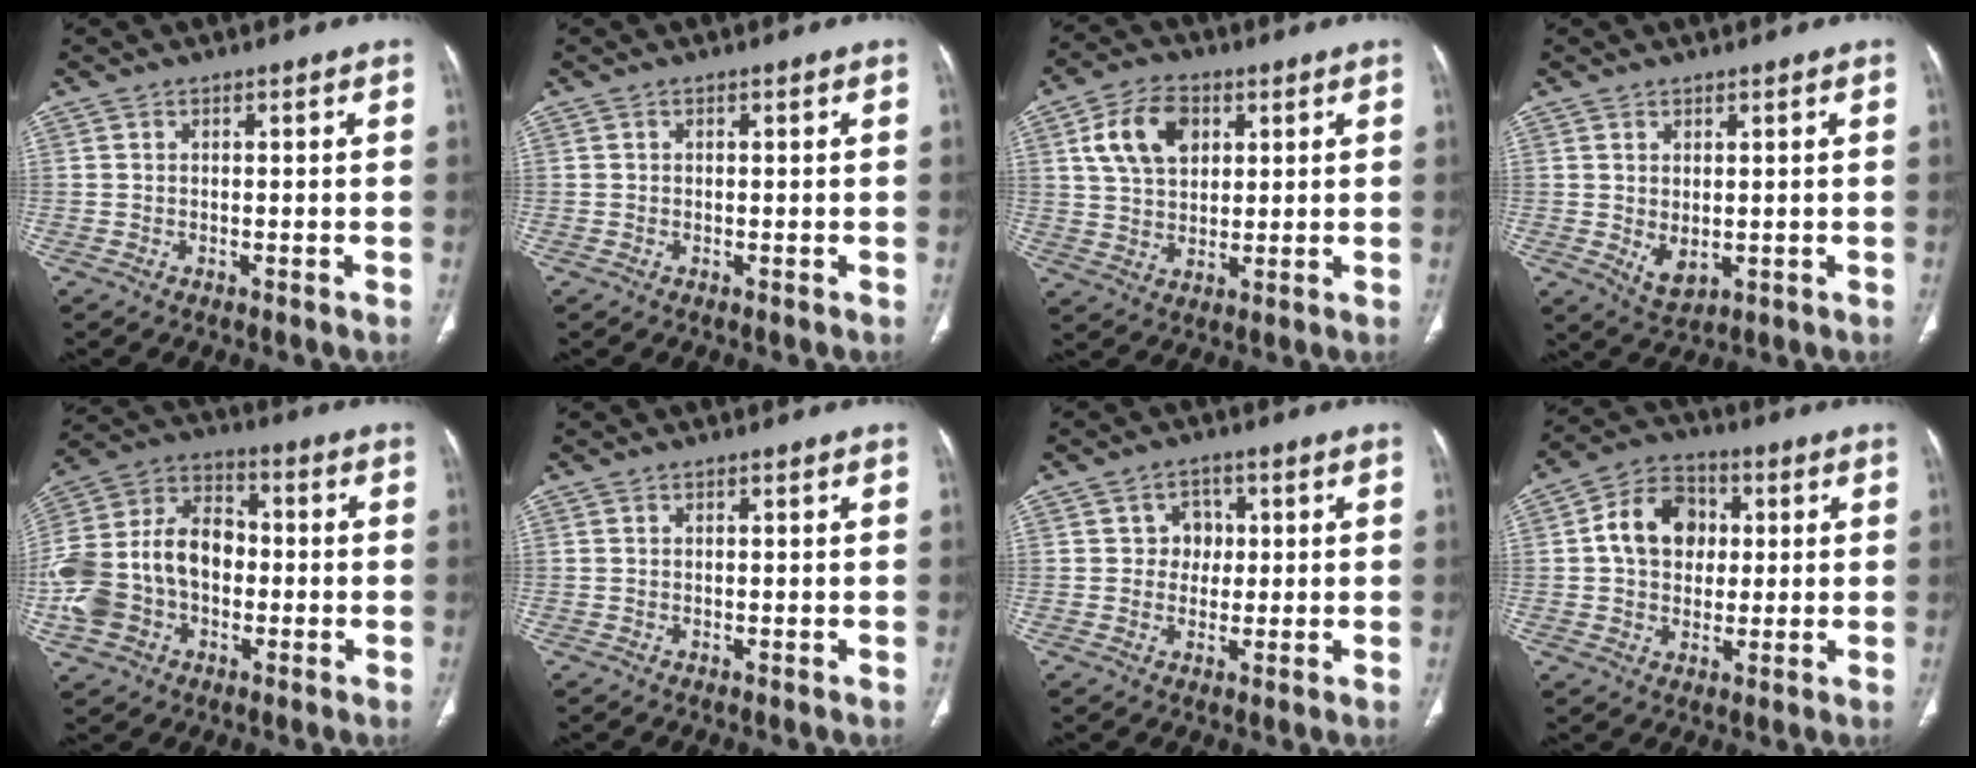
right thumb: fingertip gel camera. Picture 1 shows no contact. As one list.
[{"total": 0.0}, {"total": 10.8, "force": [3.8, 7.2, 7.1], "torque": [-0.112, -0.002, 0.068]}, {"total": 4.1, "force": [-0.2, 2.4, 3.3], "torque": [-0.051, -0.008, 0.014]}, {"total": 19.2, "force": [-3.0, 14.0, 12.7], "torque": [-0.263, 0.042, -0.054]}, {"total": 0.0}, {"total": 4.3, "force": [0.6, 3.9, 1.8], "torque": [0.005, 0.006, 0.004]}, {"total": 11.2, "force": [1.6, 8.8, 6.8], "torque": [-0.087, 0.014, 0.019]}]